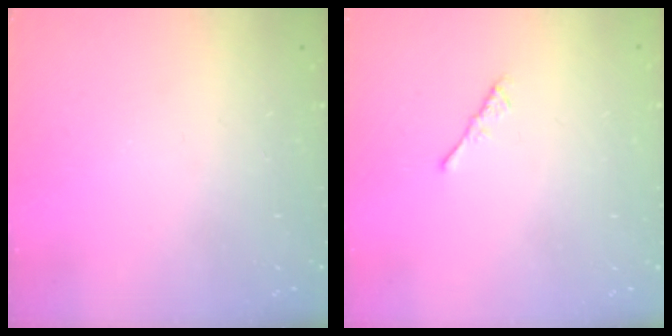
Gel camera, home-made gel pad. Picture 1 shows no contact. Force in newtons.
{"total": 1.1, "press": 1.0, "slide": 0.4}